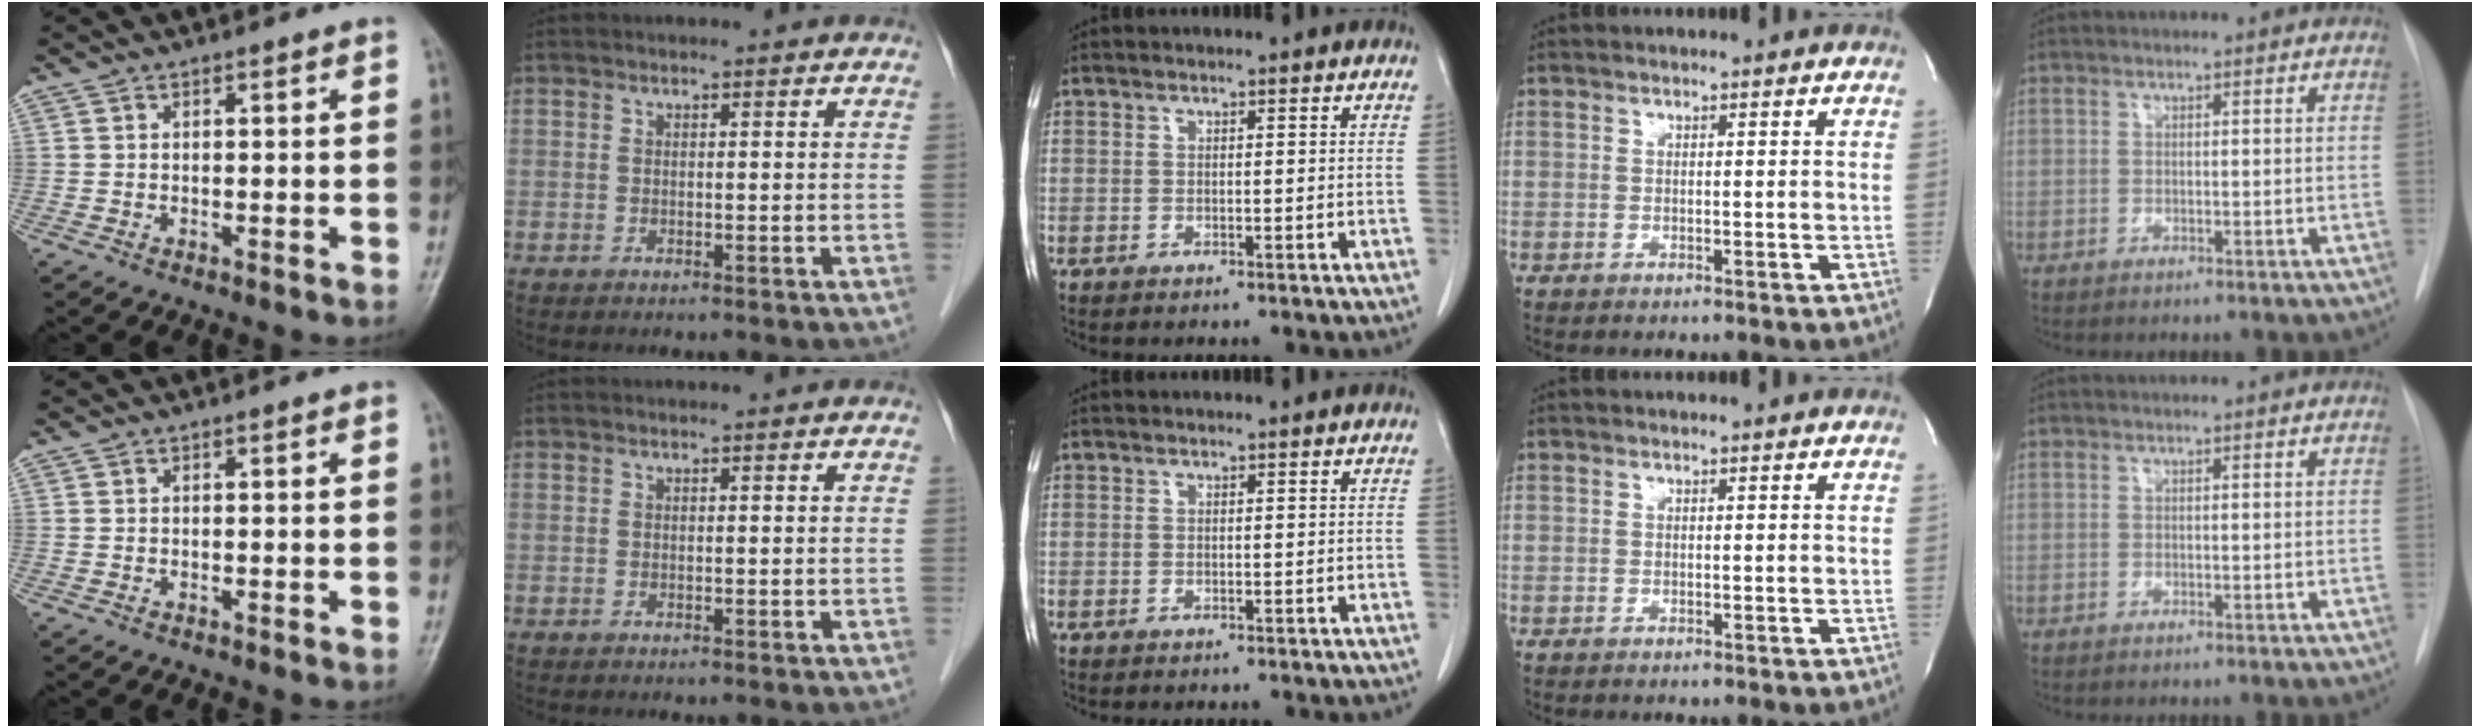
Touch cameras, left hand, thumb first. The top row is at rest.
{}